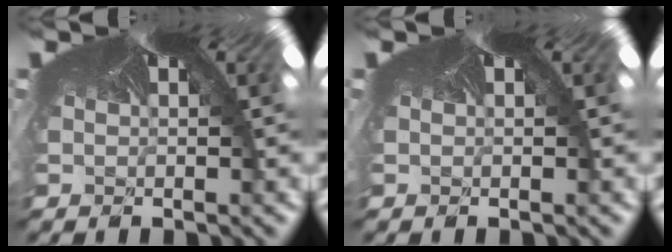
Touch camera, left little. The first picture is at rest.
{"total": 0.0}